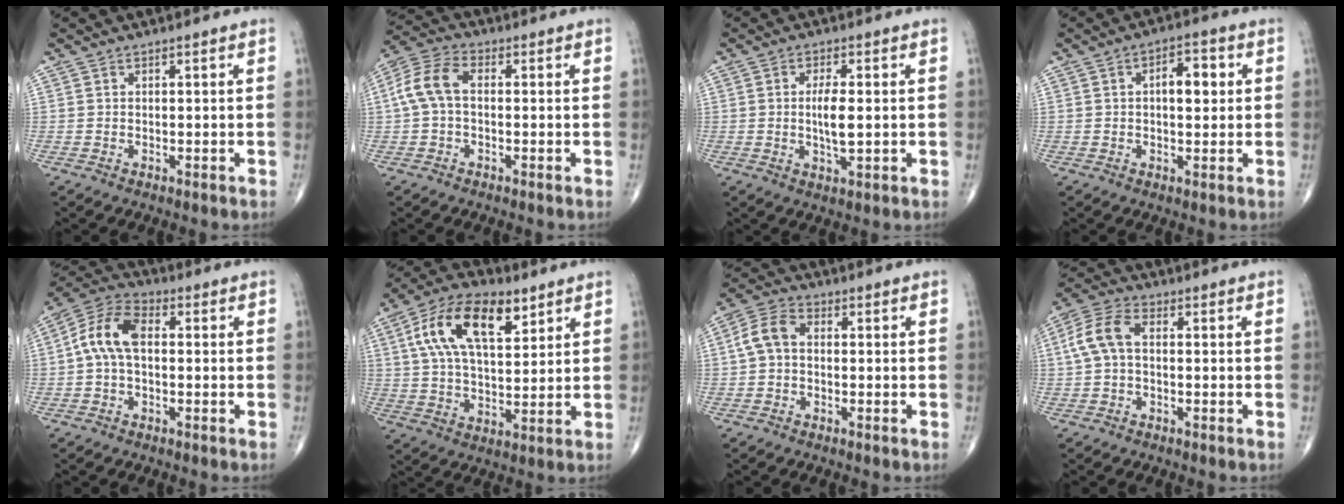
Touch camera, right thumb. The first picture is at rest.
{"total": 7.6, "force": [0.3, 4.5, 6.1], "torque": [-0.133, 0.025, -0.003]}
{"total": 5.4, "force": [0.1, 1.7, 5.1], "torque": [-0.096, -0.009, 0.001]}
{"total": 5.9, "force": [1.0, 3.0, 5.0], "torque": [-0.061, 0.007, 0.010]}
{"total": 9.1, "force": [0.3, 5.3, 7.4], "torque": [-0.148, 0.027, -0.003]}
{"total": 16.2, "force": [6.9, 7.9, 12.4], "torque": [-0.211, -0.004, 0.121]}
{"total": 5.6, "force": [0.1, 3.8, 4.2], "torque": [-0.084, 0.019, -0.007]}
{"total": 6.9, "force": [0.4, 4.0, 5.6], "torque": [-0.127, 0.023, 0.002]}